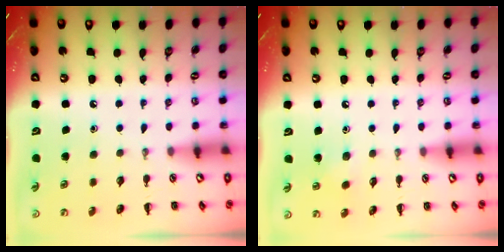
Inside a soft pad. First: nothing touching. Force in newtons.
{"total": 6.2, "press": 5.9, "slide": 1.8}